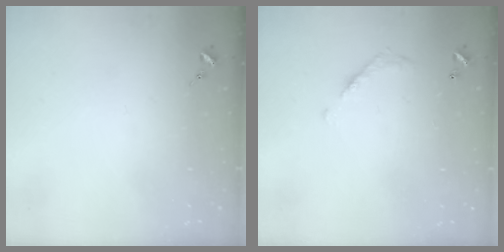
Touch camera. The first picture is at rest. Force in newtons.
{"total": 7.9, "press": 7.9, "slide": 0.3}